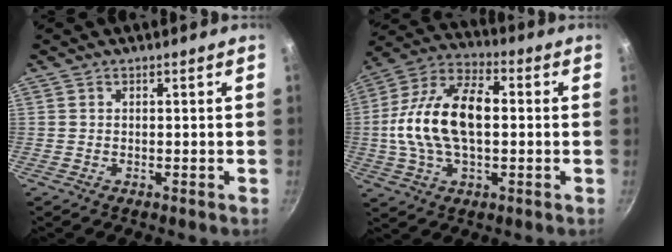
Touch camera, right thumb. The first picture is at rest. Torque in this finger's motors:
{"motor_torque": [0.05, 1.04, 1.11, -1.08, 0.20]}